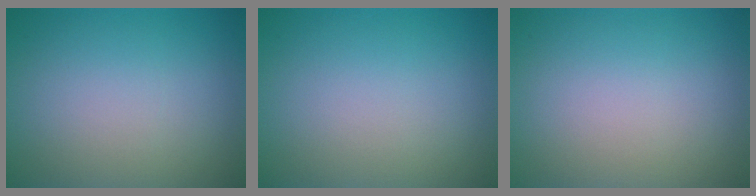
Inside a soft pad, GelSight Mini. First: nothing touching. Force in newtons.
{"total": 0.0}
{"total": 0.0}